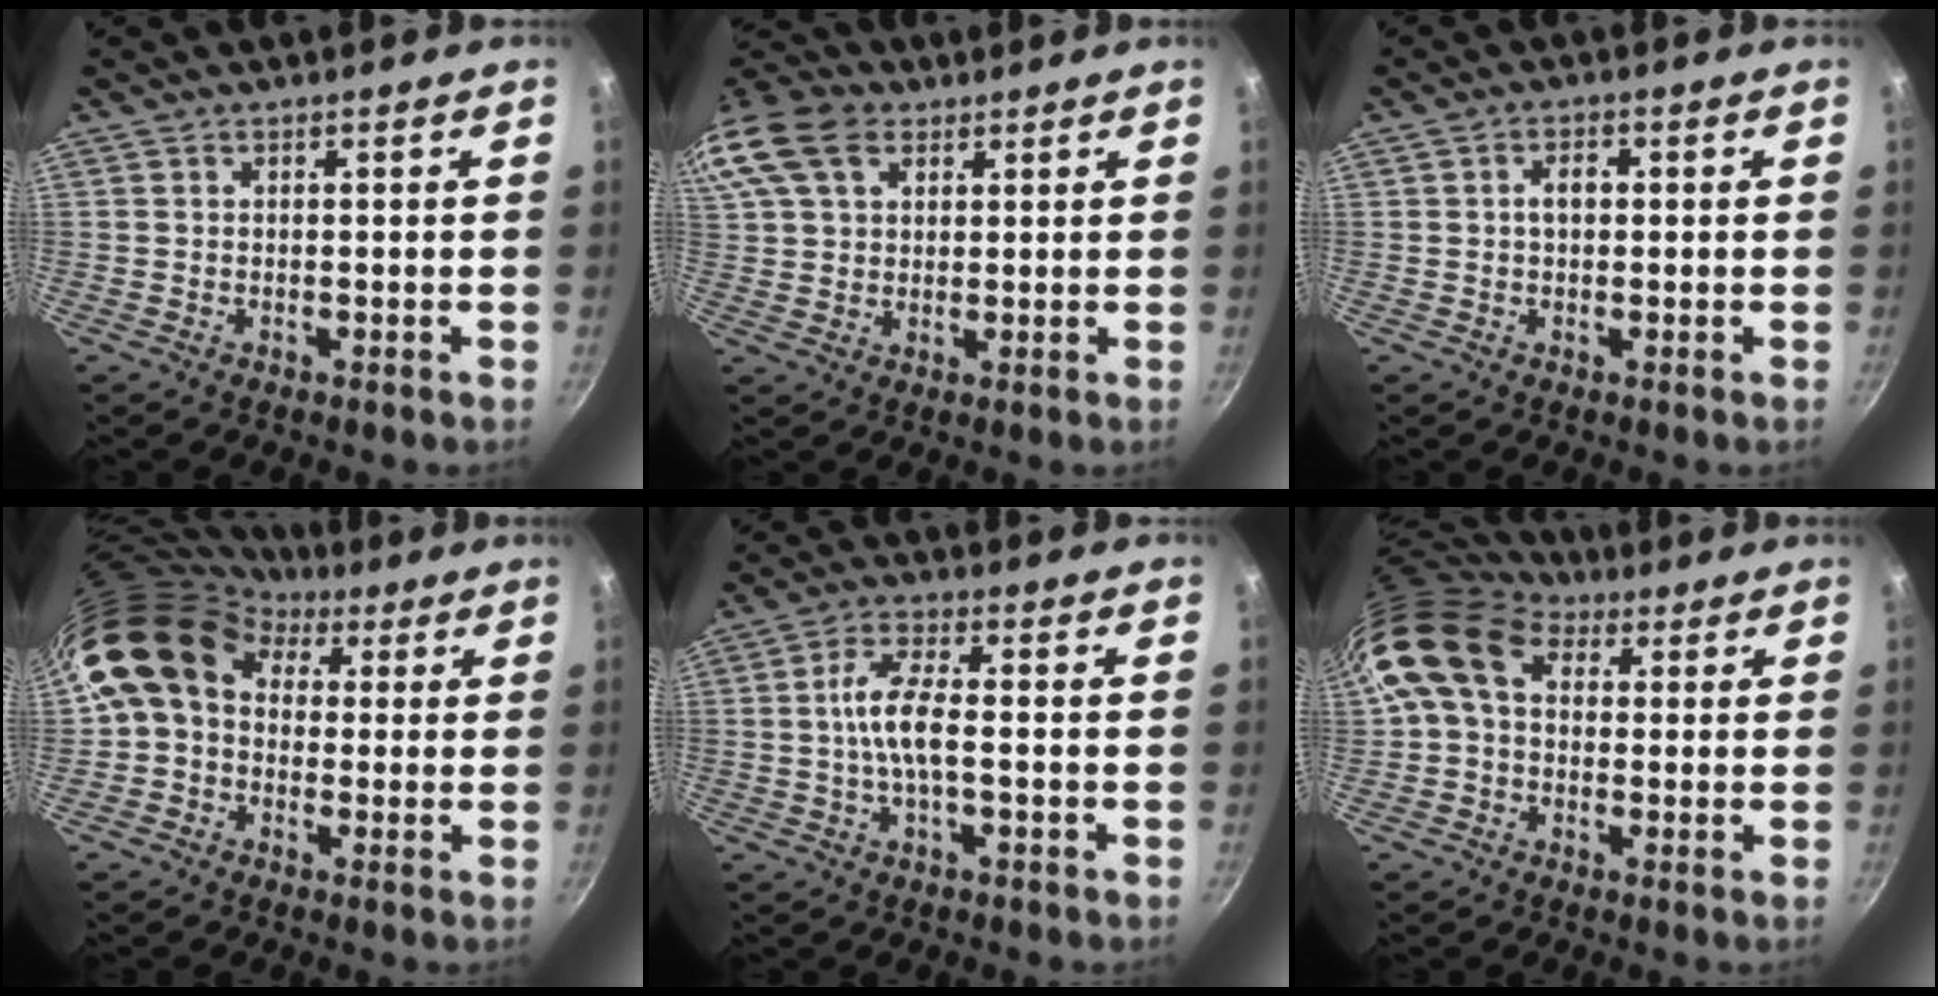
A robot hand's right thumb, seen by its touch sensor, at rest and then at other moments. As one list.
[{"total": 19.0, "force": [8.4, 13.3, 10.7], "torque": [-0.248, 0.039, 0.152]}, {"total": 2.8, "force": [0.3, 1.8, 2.1], "torque": [-0.026, 0.008, 0.002]}, {"total": 12.2, "force": [2.9, 9.5, 7.0], "torque": [-0.102, 0.019, 0.028]}, {"total": 6.8, "force": [-0.8, 2.2, 6.4], "torque": [-0.136, 0.019, -0.024]}, {"total": 12.2, "force": [3.1, 8.8, 7.9], "torque": [-0.130, 0.015, 0.034]}]